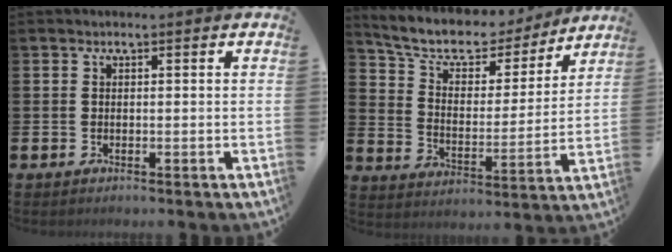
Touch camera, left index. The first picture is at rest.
{"total": 8.6, "force": [7.5, 3.4, 2.5], "torque": [-0.081, -0.051, 0.129]}